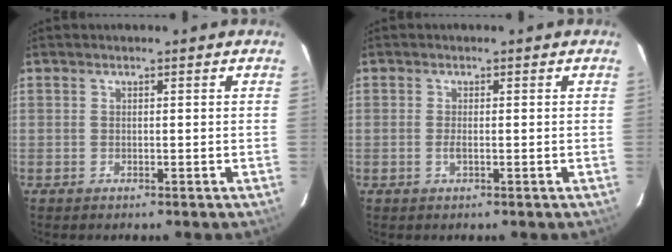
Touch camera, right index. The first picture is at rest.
{"total": 1.2, "force": [-0.3, 0.4, 1.1], "torque": [-0.025, -0.001, -0.007]}